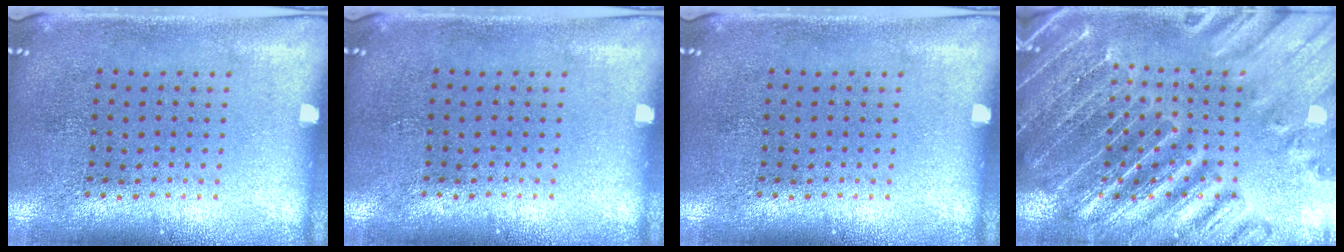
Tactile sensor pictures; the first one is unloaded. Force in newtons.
{"total": 0.0}
{"total": 0.0}
{"total": 4.0, "press": 3.8, "slide": 1.2}